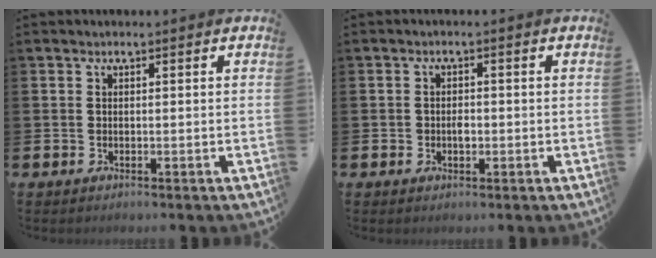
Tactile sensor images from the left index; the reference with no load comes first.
{"total": 1.5, "force": [-0.3, 1.1, 1.0], "torque": [0.004, -0.004, -0.012]}